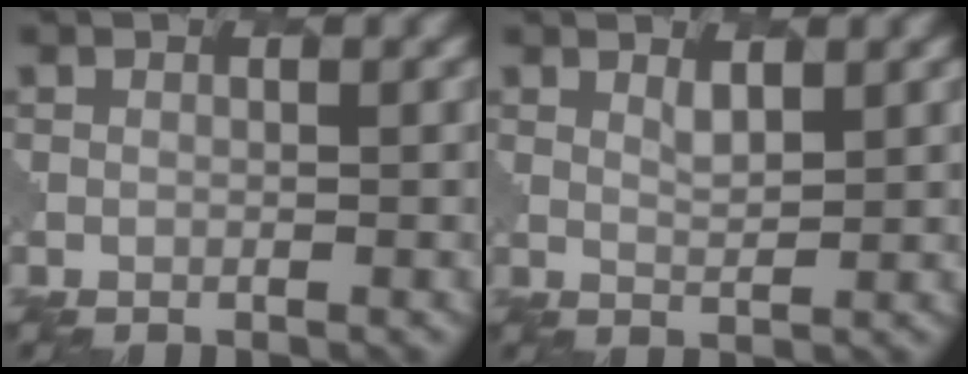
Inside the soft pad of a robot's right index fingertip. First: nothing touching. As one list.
[{"total": 1.4, "force": [1.2, 0.2, 0.6], "torque": [-0.013, -0.005, 0.022]}]